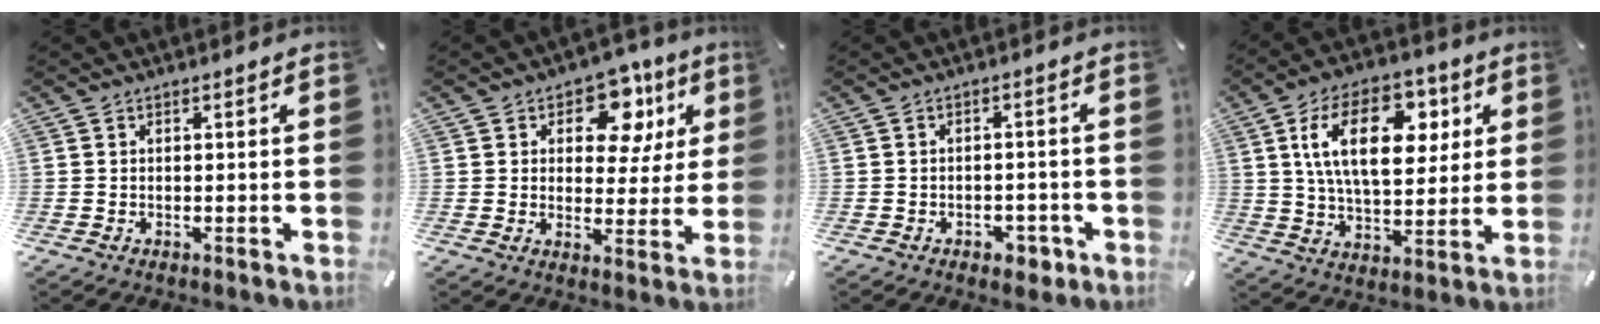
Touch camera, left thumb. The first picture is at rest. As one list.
[{"total": 12.4, "force": [5.6, 8.3, 7.3], "torque": [-0.096, -0.022, 0.094]}, {"total": 3.8, "force": [-2.1, 2.6, 1.7], "torque": [-0.025, 0.011, -0.036]}, {"total": 19.4, "force": [6.2, 11.1, 14.6], "torque": [-0.246, 0.005, 0.099]}]